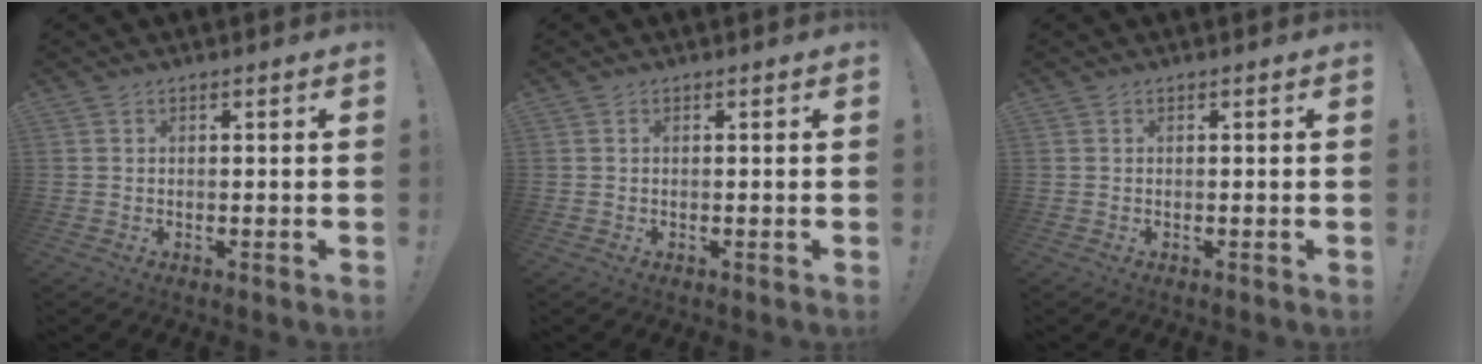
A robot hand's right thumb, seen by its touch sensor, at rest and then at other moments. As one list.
[{"total": 0.0}, {"total": 0.0}]